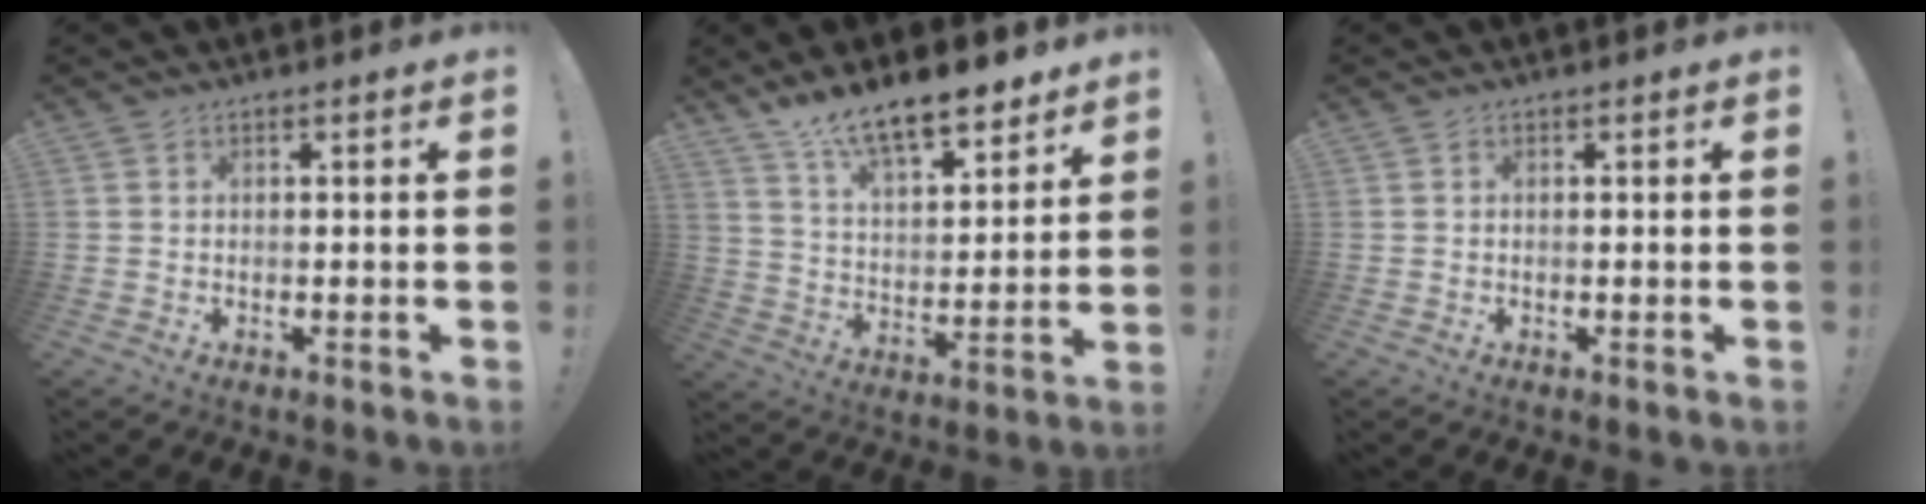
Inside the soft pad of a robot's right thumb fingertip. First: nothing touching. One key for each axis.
{"total": 13.7, "fx": 11.0, "fy": 4.5, "fz": 6.8, "tx": -0.118, "ty": -0.083, "tz": 0.195}
{"total": 0.0}